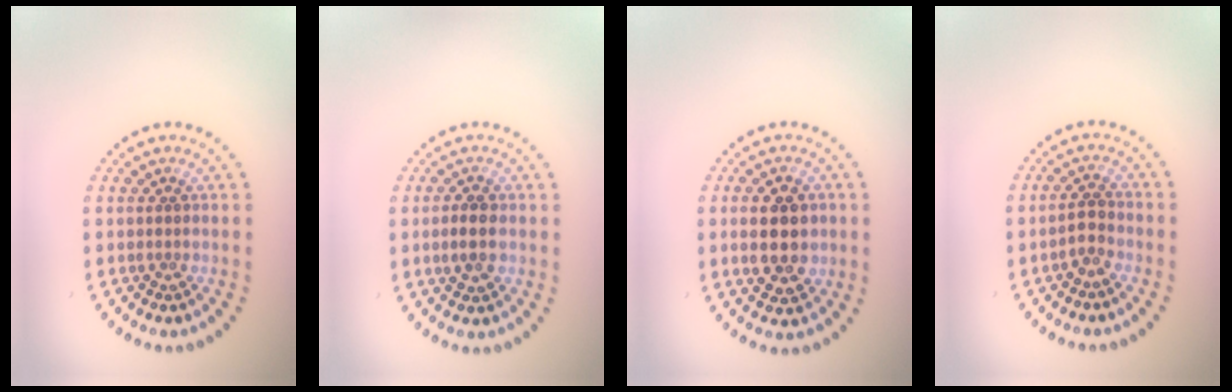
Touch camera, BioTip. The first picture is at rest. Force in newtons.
{"total": 2.3, "press": 2.3, "slide": 0.3}
{"total": 5.2, "press": 5.1, "slide": 0.3}
{"total": 1.7, "press": 1.6, "slide": 0.6}